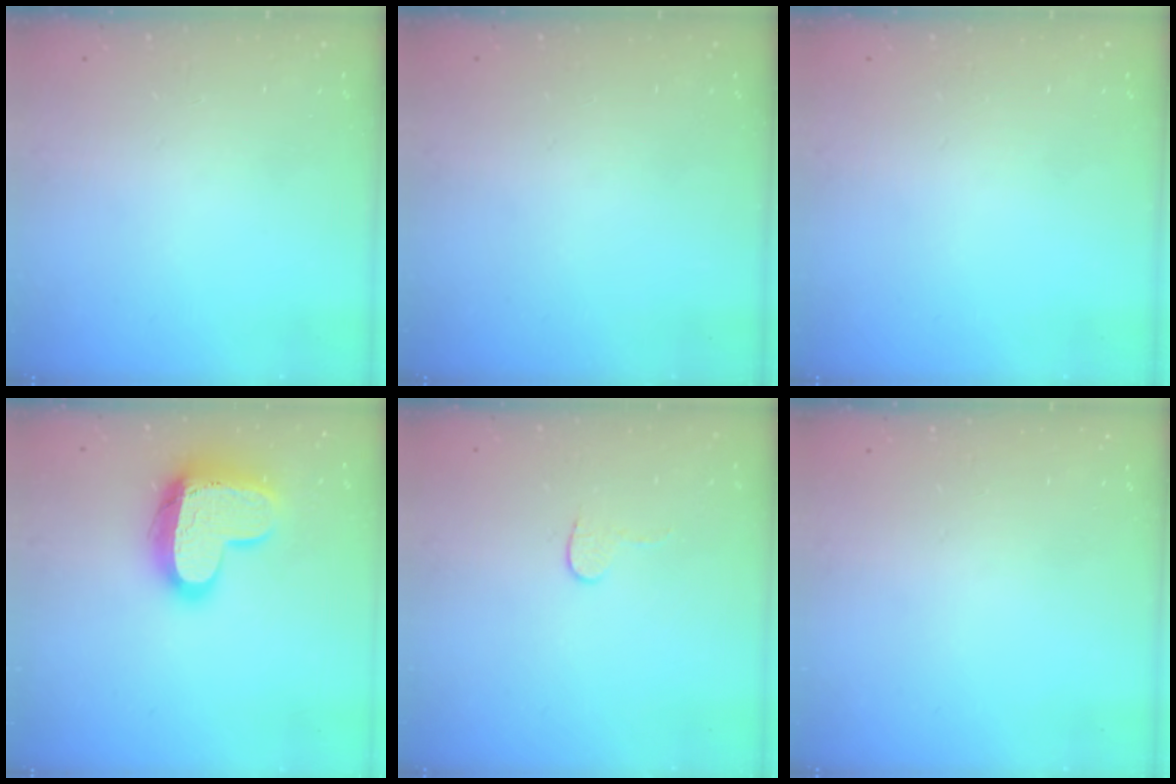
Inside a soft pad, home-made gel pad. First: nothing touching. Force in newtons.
{"total": 0.0}
{"total": 0.0}
{"total": 16.3, "press": 16.3, "slide": 1.0}
{"total": 4.0, "press": 4.0, "slide": 0.3}
{"total": 0.0}